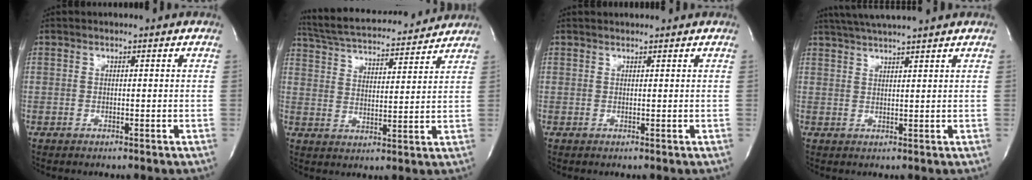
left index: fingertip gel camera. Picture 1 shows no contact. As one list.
[{"total": 17.8, "force": [16.5, 2.6, 6.1], "torque": [-0.110, 0.030, 0.249]}, {"total": 1.7, "force": [1.7, 0.2, 0.3], "torque": [-0.008, 0.017, 0.027]}, {"total": 8.0, "force": [7.0, -0.7, 3.8], "torque": [-0.068, 0.026, 0.108]}]